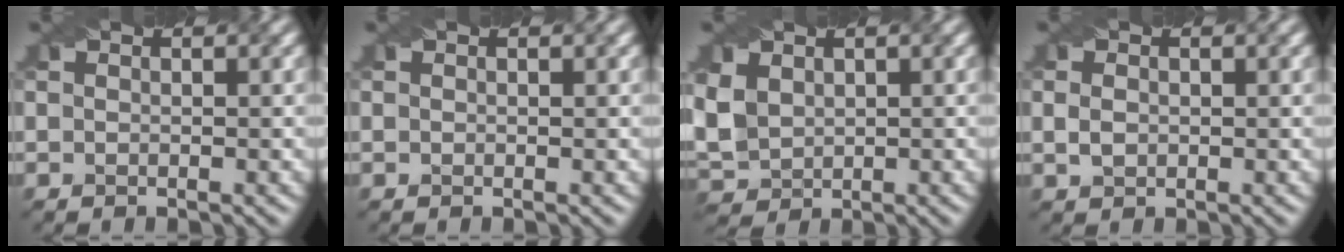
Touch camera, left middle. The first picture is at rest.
{"total": 0.0}
{"total": 4.3, "force": [1.2, 3.3, 2.4], "torque": [-0.072, 0.005, 0.027]}
{"total": 1.7, "force": [0.2, 1.2, 1.1], "torque": [-0.025, 0.001, 0.005]}